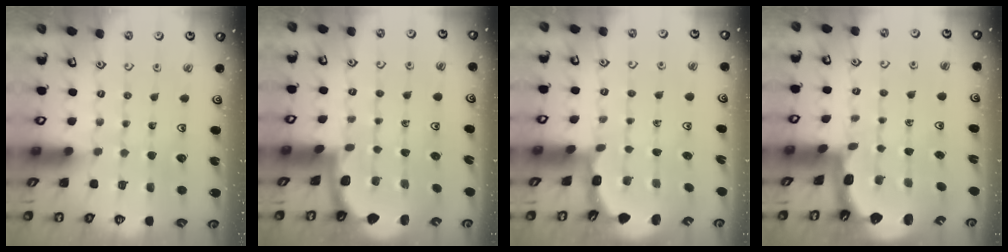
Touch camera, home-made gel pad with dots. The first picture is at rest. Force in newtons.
{"total": 1.7, "press": 1.7, "slide": 0.1}
{"total": 2.3, "press": 2.1, "slide": 0.9}
{"total": 2.8, "press": 1.6, "slide": 2.2}